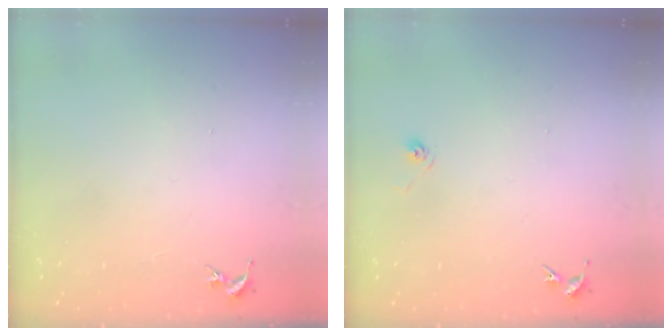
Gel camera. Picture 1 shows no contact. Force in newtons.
{"total": 3.2, "press": 2.6, "slide": 1.8}